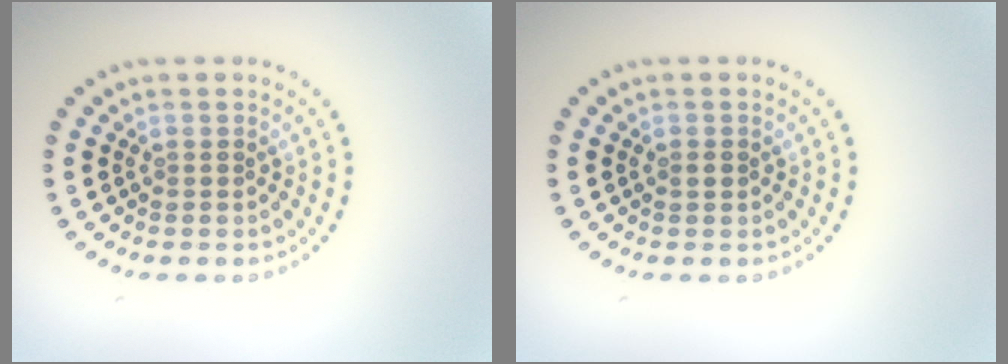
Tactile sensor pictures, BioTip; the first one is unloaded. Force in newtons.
{"total": 0.5, "press": 0.5, "slide": 0.1}